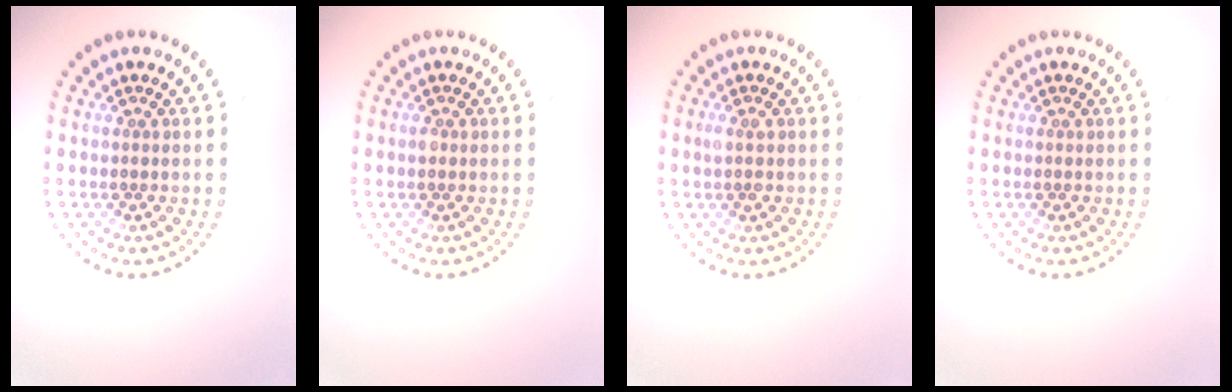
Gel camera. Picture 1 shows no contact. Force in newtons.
{"total": 0.7, "press": 0.7, "slide": 0.1}
{"total": 1.1, "press": 1.0, "slide": 0.3}
{"total": 0.0}